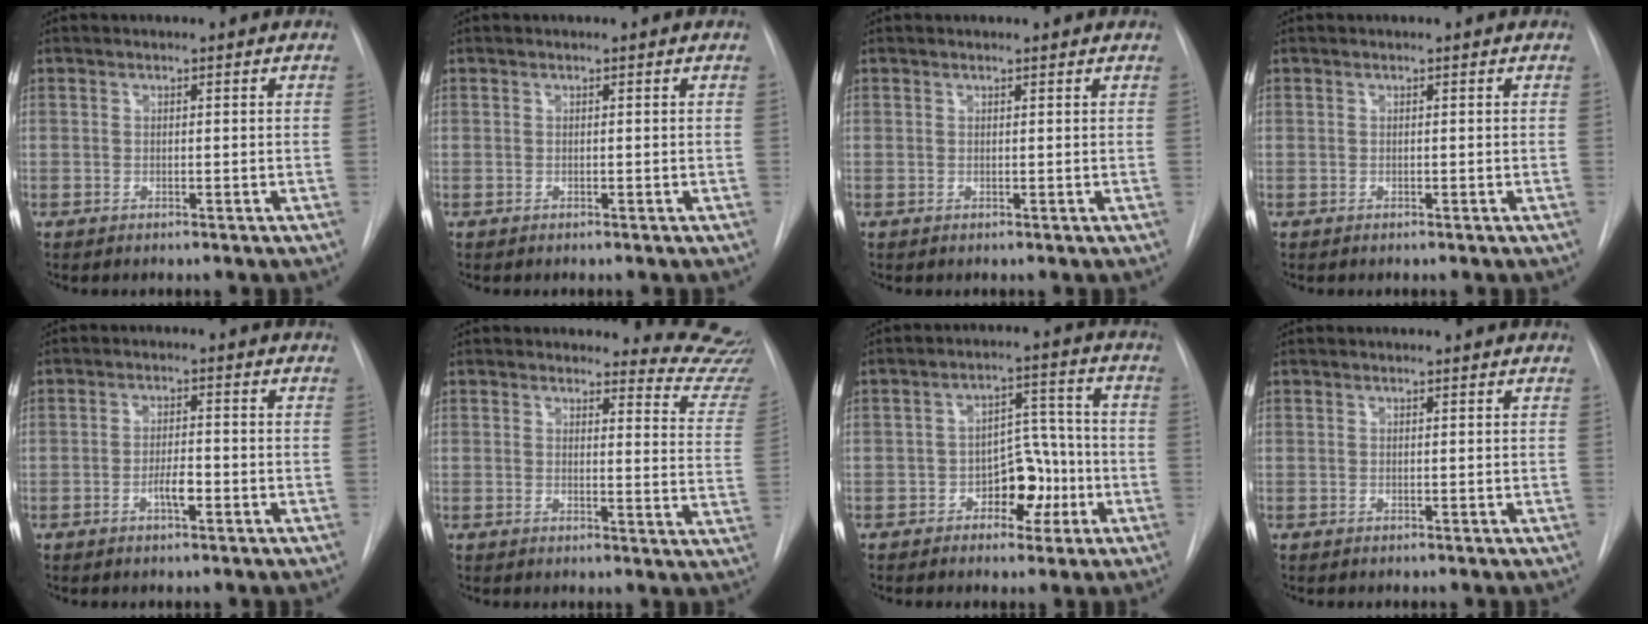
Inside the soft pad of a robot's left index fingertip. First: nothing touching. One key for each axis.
{"total": 0.0}
{"total": 1.8, "fx": 1.7, "fy": 0.3, "fz": 0.3, "tx": -0.012, "ty": 0.013, "tz": 0.018}
{"total": 0.0}
{"total": 2.9, "fx": -1.2, "fy": 0.7, "fz": 2.6, "tx": -0.044, "ty": 0.002, "tz": -0.021}
{"total": 11.4, "fx": 11.4, "fy": 0.9, "fz": -0.4, "tx": 0.040, "ty": -0.121, "tz": 0.086}
{"total": 7.0, "fx": -2.7, "fy": 4.1, "fz": 4.9, "tx": -0.066, "ty": 0.024, "tz": -0.039}
{"total": 1.1, "fx": 1.1, "fy": 0.1, "fz": 0.1, "tx": -0.008, "ty": 0.011, "tz": 0.014}